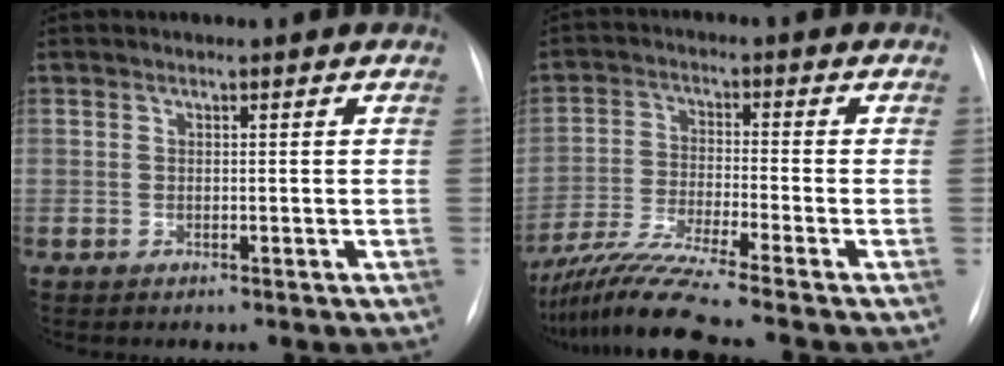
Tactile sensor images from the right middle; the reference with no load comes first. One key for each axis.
{"total": 10.4, "fx": -8.8, "fy": -1.9, "fz": 5.2, "tx": -0.099, "ty": -0.027, "tz": -0.159}